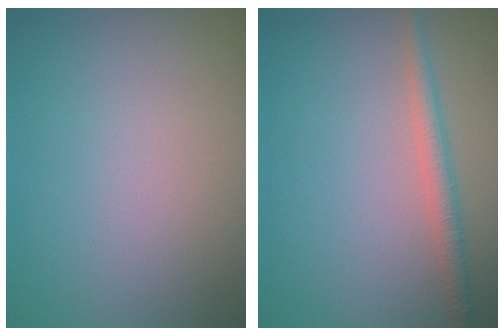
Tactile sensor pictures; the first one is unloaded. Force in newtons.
{"total": 2.1, "press": 2.1, "slide": 0.0}